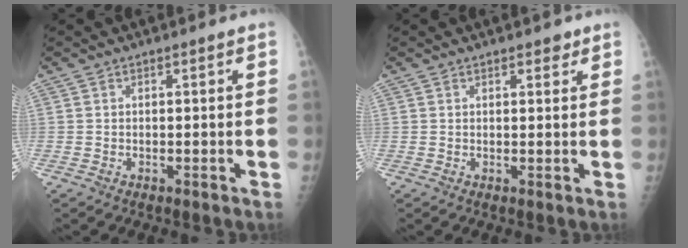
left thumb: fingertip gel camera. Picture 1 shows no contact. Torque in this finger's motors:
{"motor_torque": [-0.16, -0.20, 0.00, 0.09, 0.07]}